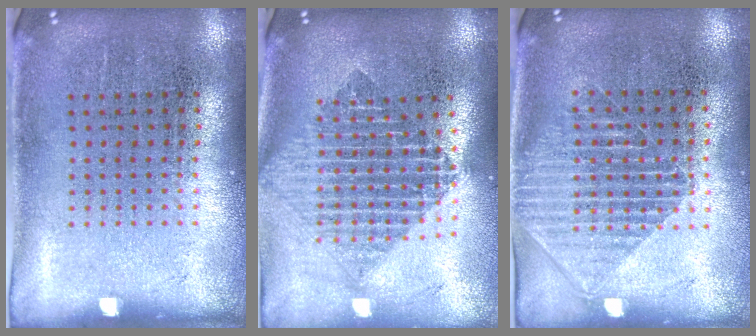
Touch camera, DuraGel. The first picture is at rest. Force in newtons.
{"total": 1.9, "press": 1.6, "slide": 1.1}
{"total": 1.4, "press": 1.2, "slide": 0.8}